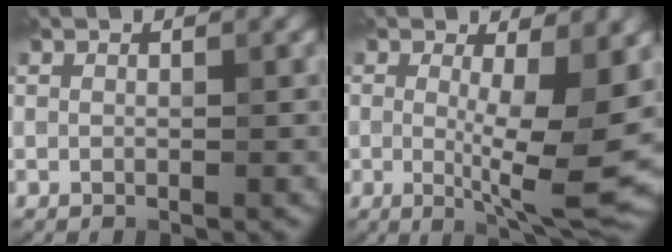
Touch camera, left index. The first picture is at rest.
{"total": 8.2, "force": [-0.1, 2.3, 7.9], "torque": [-0.125, -0.018, 0.002]}